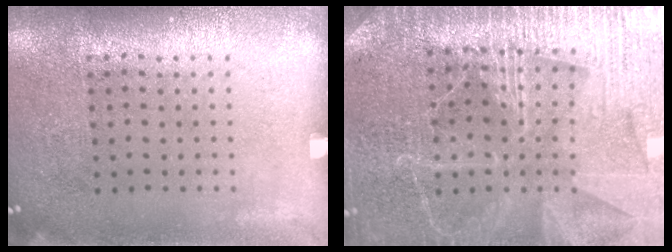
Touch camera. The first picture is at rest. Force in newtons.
{"total": 4.1, "press": 3.9, "slide": 1.3}